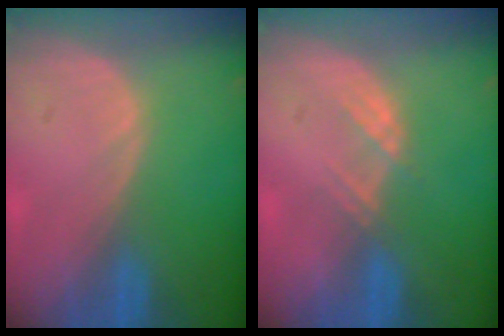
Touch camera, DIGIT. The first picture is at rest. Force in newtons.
{"total": 2.3, "press": 2.1, "slide": 0.7}